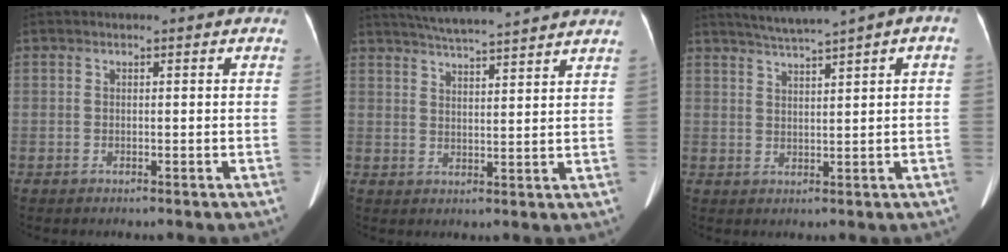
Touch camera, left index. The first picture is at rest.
{"total": 14.4, "force": [13.1, 0.0, 6.2], "torque": [-0.109, 0.024, 0.181]}
{"total": 6.0, "force": [3.9, -0.1, 4.6], "torque": [-0.074, 0.022, 0.065]}